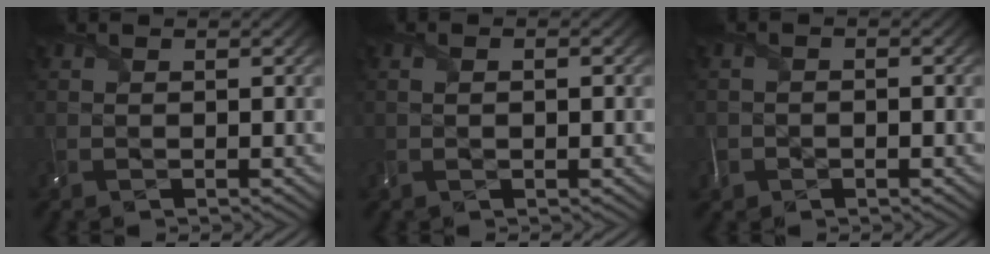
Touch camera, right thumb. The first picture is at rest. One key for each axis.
{"total": 1.6, "fx": -0.5, "fy": 0.4, "fz": 1.5, "tx": -0.021, "ty": -0.004, "tz": -0.004}
{"total": 1.7, "fx": -1.3, "fy": 1.0, "fz": 0.3, "tx": 0.006, "ty": -0.008, "tz": -0.023}